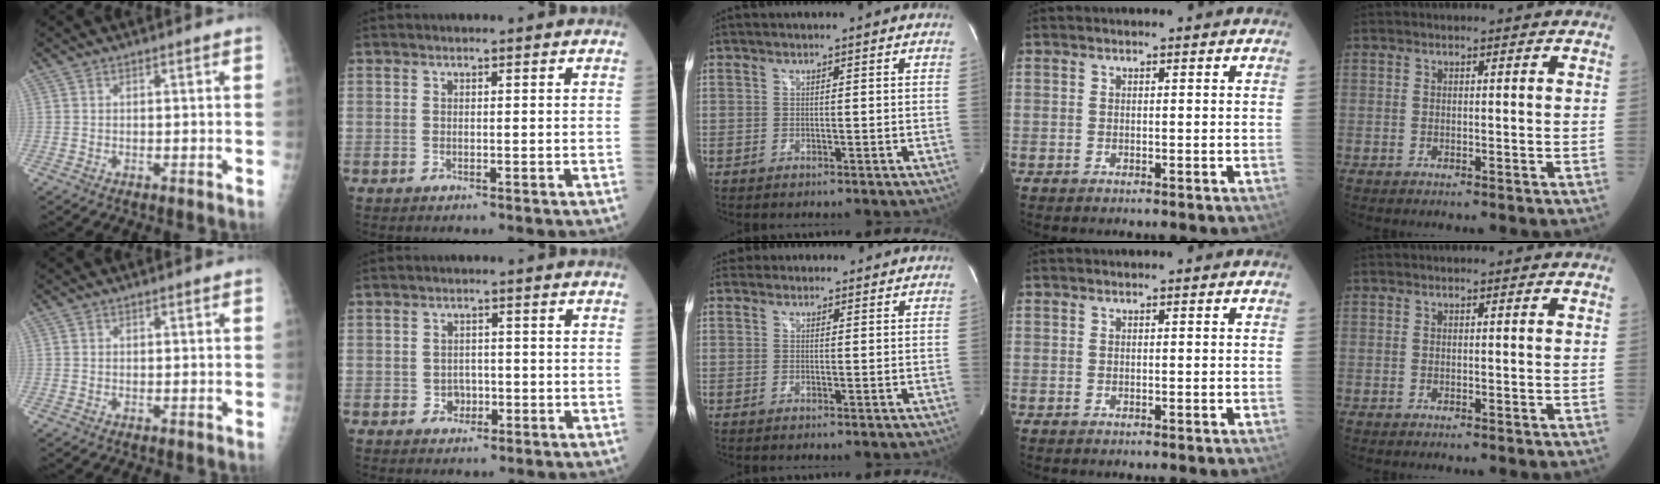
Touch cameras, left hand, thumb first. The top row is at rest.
{"index": {"total": 2.2, "force": [-0.8, 1.8, 0.9], "torque": [-0.007, 0.006, -0.010]}, "middle": {"total": 4.5, "force": [4.0, 2.1, -0.3], "torque": [0.014, 0.025, 0.043]}}